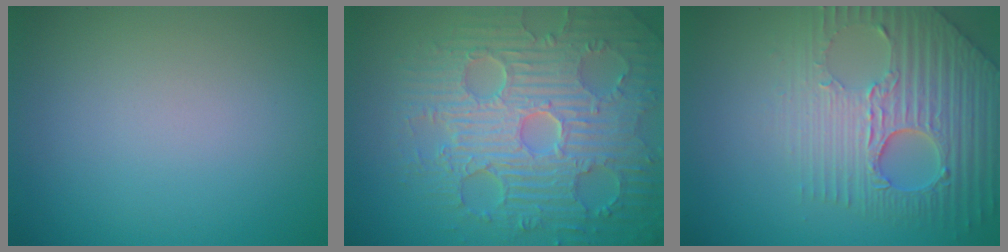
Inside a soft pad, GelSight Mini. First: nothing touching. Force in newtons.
{"total": 9.6, "press": 6.7, "slide": 6.9}
{"total": 5.8, "press": 5.1, "slide": 2.9}